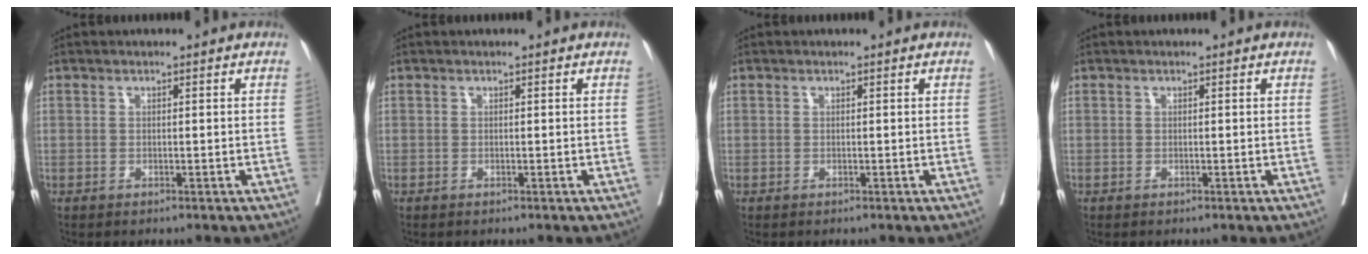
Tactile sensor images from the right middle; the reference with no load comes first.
{"total": 0.0}
{"total": 0.0}
{"total": 0.0}